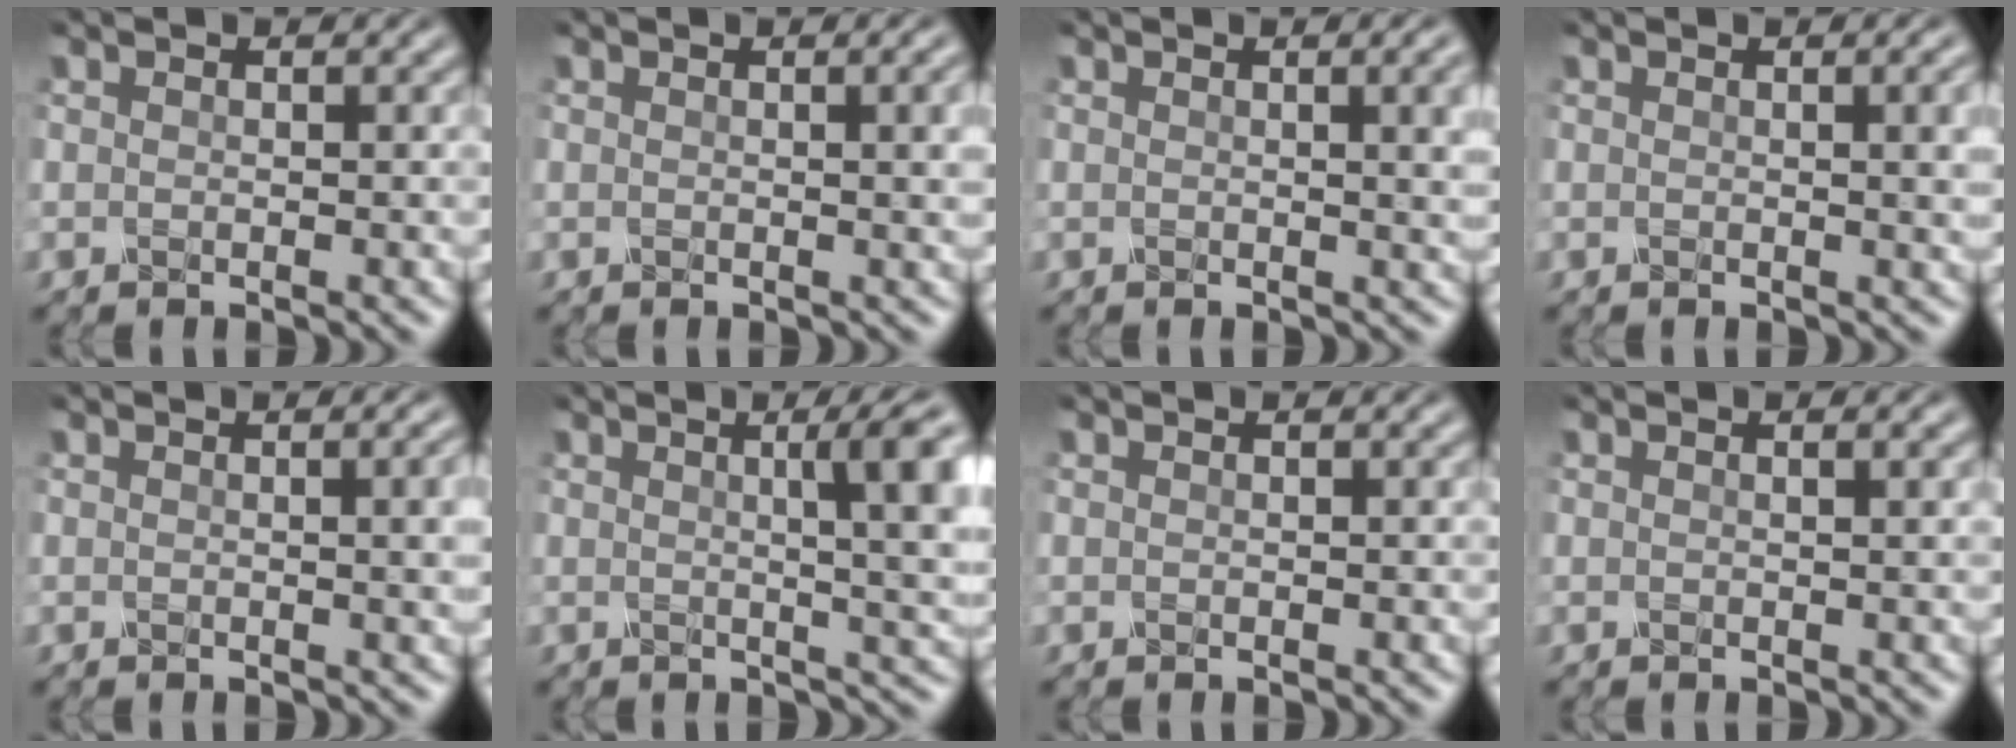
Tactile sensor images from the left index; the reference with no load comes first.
{"total": 2.7, "force": [0.7, 0.8, 2.5], "torque": [-0.033, 0.001, 0.009]}
{"total": 4.1, "force": [1.2, 1.5, 3.6], "torque": [-0.033, 0.003, 0.018]}
{"total": 3.1, "force": [0.7, 1.0, 2.8], "torque": [-0.034, 0.001, 0.010]}
{"total": 2.7, "force": [0.5, 0.8, 2.6], "torque": [-0.032, 0.002, 0.006]}
{"total": 6.2, "force": [1.4, 1.7, 5.8], "torque": [-0.050, 0.008, 0.016]}
{"total": 0.0}
{"total": 0.7, "force": [0.3, -0.1, 0.6], "torque": [-0.010, 0.000, 0.004]}